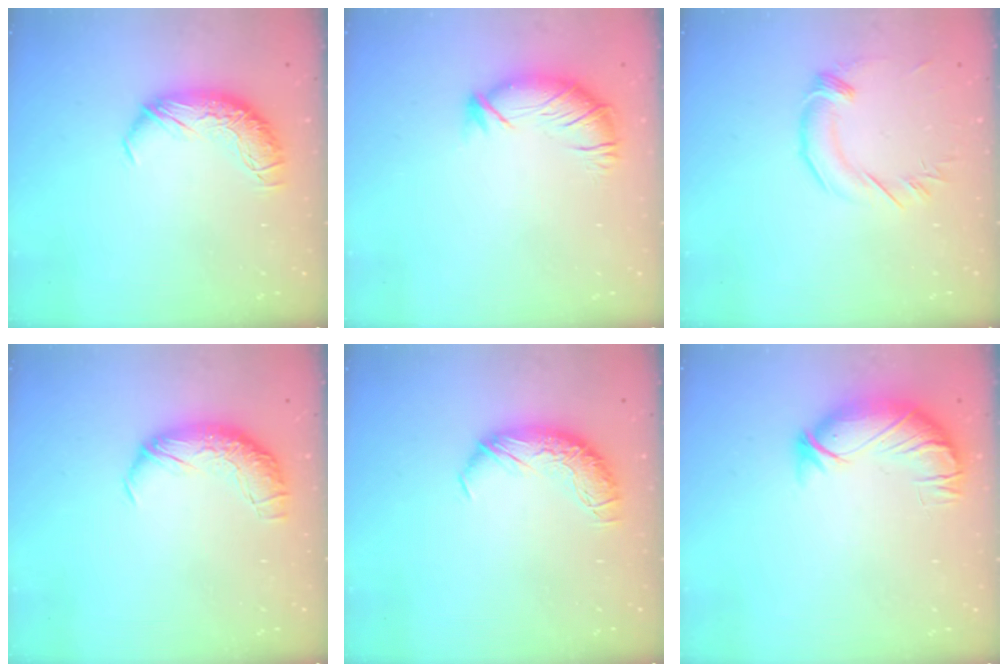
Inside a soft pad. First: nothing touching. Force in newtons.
{"total": 2.9, "press": 2.0, "slide": 2.0}
{"total": 1.6, "press": 1.6, "slide": 0.3}
{"total": 2.5, "press": 1.2, "slide": 2.2}
{"total": 0.0}
{"total": 3.7, "press": 2.2, "slide": 2.9}